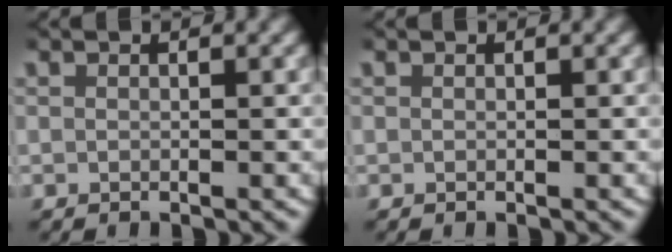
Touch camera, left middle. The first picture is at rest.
{"total": 0.0}